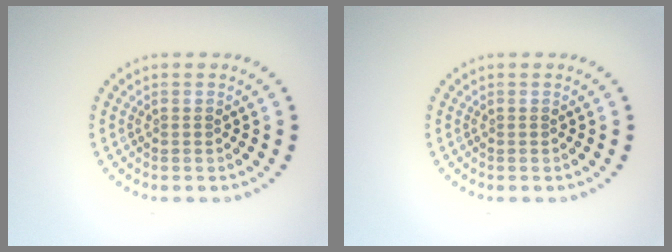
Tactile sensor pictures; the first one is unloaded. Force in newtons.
{"total": 0.0}